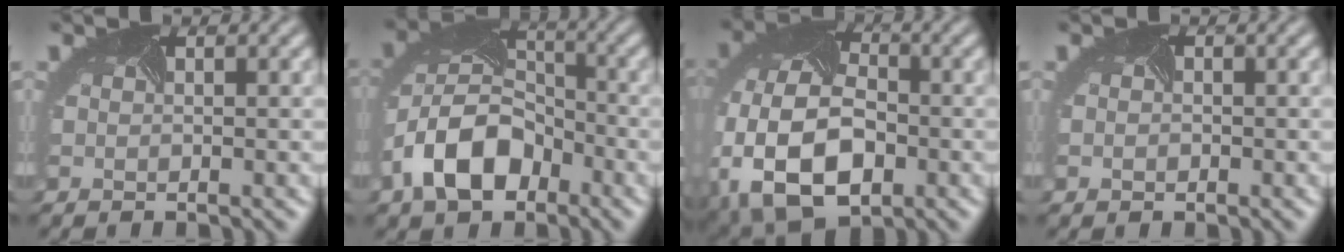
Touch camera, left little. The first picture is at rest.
{"total": 8.0, "force": [-4.0, 5.0, 4.7], "torque": [-0.099, -0.004, -0.080]}
{"total": 13.2, "force": [-4.2, 8.4, 9.2], "torque": [-0.203, -0.034, -0.074]}
{"total": 1.1, "force": [-0.2, 1.0, 0.3], "torque": [0.000, -0.004, -0.002]}